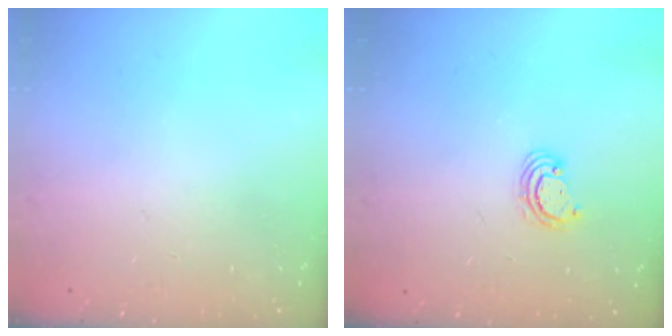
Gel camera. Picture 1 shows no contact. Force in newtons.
{"total": 3.3, "press": 3.3, "slide": 0.2}